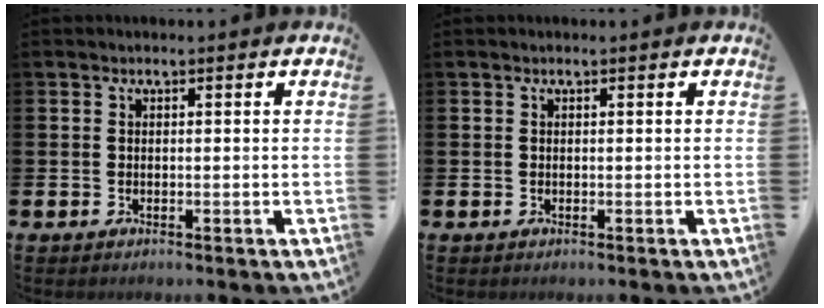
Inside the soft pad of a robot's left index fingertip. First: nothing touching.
{"total": 0.0}